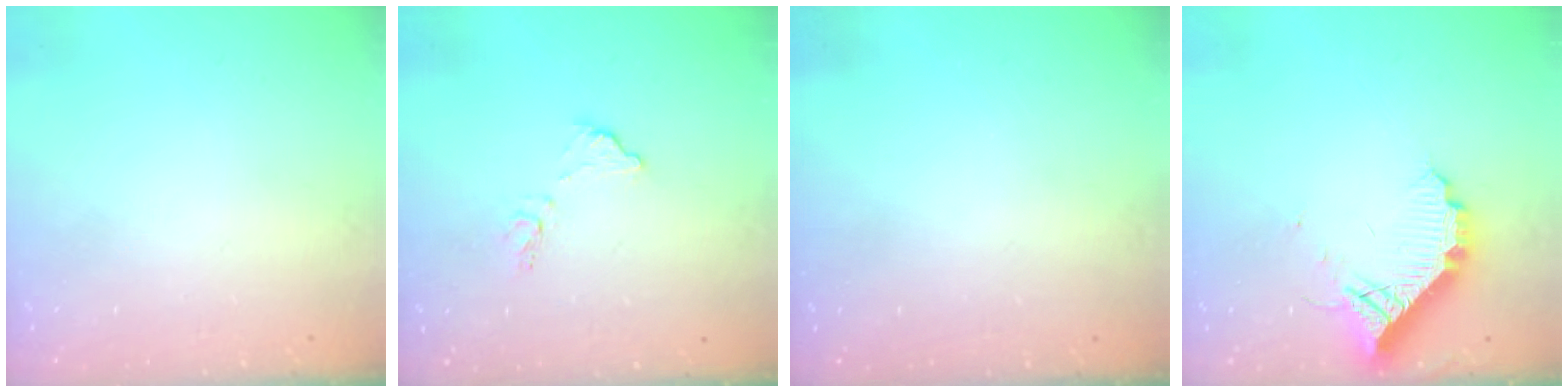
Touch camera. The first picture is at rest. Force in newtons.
{"total": 7.4, "press": 7.4, "slide": 0.4}
{"total": 3.0, "press": 3.0, "slide": 0.1}
{"total": 10.3, "press": 10.3, "slide": 0.5}